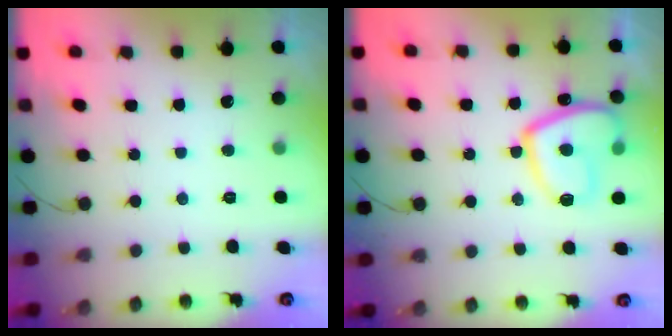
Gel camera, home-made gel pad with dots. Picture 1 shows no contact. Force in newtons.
{"total": 14.6, "press": 14.6, "slide": 1.5}